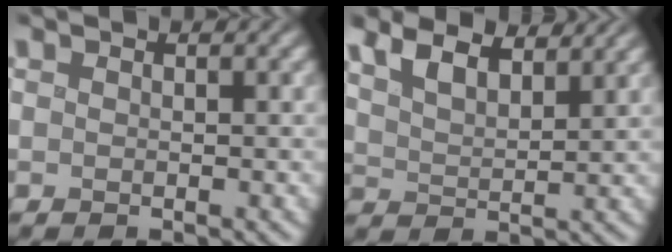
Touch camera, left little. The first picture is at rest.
{"total": 4.9, "force": [3.7, 1.6, 2.7], "torque": [-0.060, 0.009, 0.063]}